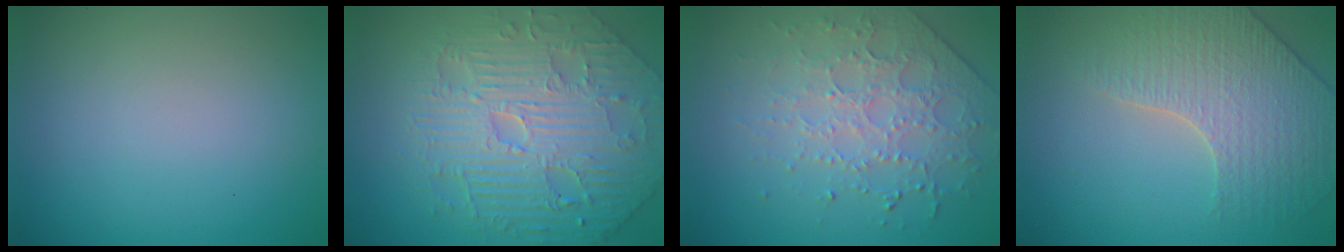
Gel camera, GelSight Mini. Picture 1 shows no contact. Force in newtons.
{"total": 6.9, "press": 5.9, "slide": 3.5}
{"total": 4.1, "press": 3.3, "slide": 2.4}
{"total": 3.8, "press": 3.8, "slide": 0.5}